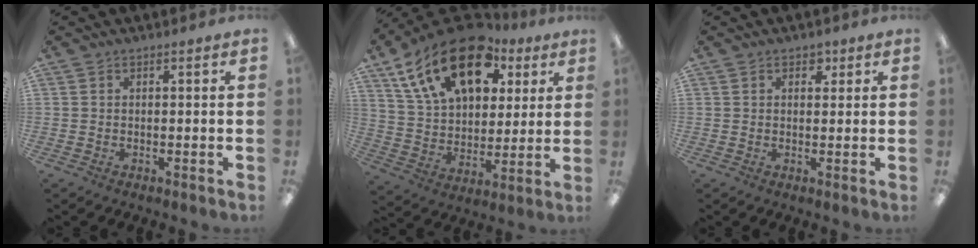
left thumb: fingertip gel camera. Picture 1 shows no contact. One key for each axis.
{"total": 21.4, "fx": 11.4, "fy": 12.6, "fz": 12.9, "tx": -0.227, "ty": -0.043, "tz": 0.205}
{"total": 2.3, "fx": 1.3, "fy": 1.5, "fz": 1.1, "tx": -0.007, "ty": -0.004, "tz": 0.020}